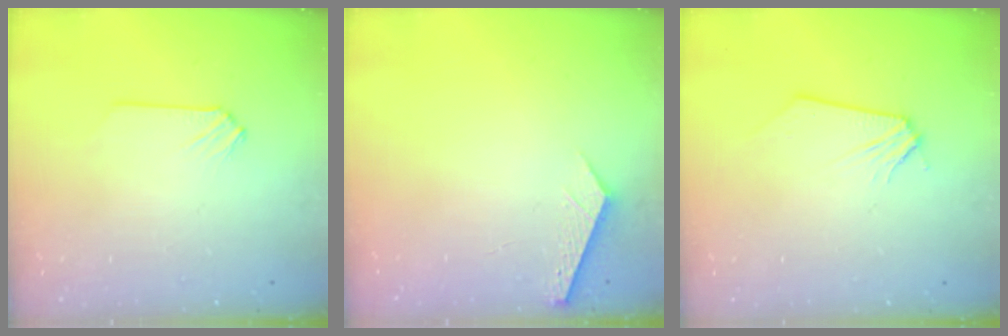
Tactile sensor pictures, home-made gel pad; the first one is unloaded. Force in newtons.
{"total": 2.7, "press": 2.7, "slide": 0.3}
{"total": 0.0}